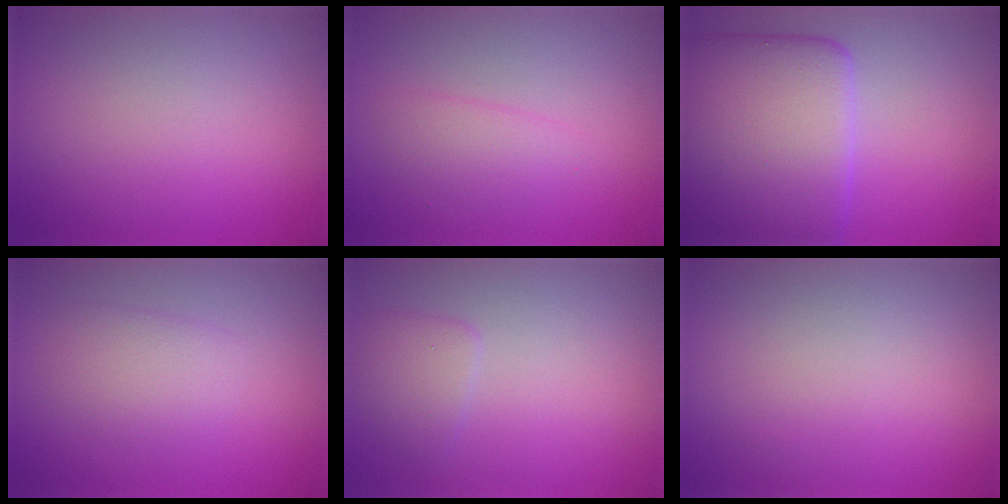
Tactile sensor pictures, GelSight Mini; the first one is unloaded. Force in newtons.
{"total": 1.8, "press": 1.8, "slide": 0.1}
{"total": 11.0, "press": 11.0, "slide": 0.4}
{"total": 2.3, "press": 2.3, "slide": 0.1}
{"total": 1.7, "press": 1.7, "slide": 0.0}
{"total": 0.0}